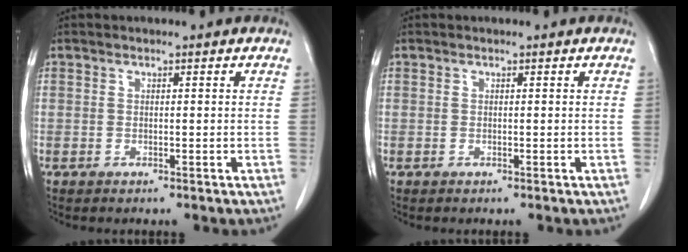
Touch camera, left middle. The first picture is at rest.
{"total": 0.0}